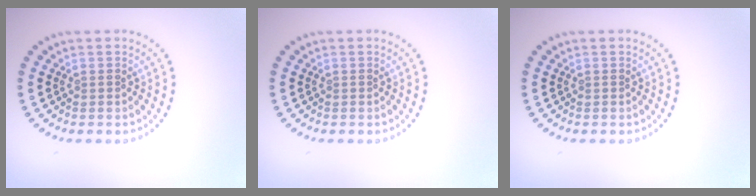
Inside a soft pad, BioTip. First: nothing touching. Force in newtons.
{"total": 0.0}
{"total": 0.0}